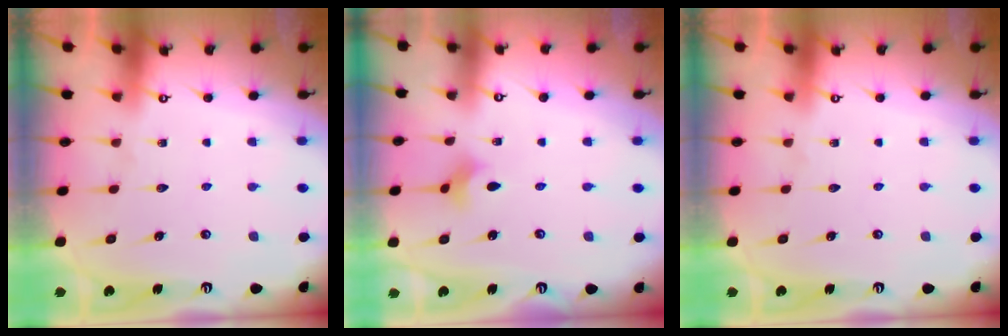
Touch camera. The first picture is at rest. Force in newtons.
{"total": 2.1, "press": 2.0, "slide": 0.5}
{"total": 0.0}